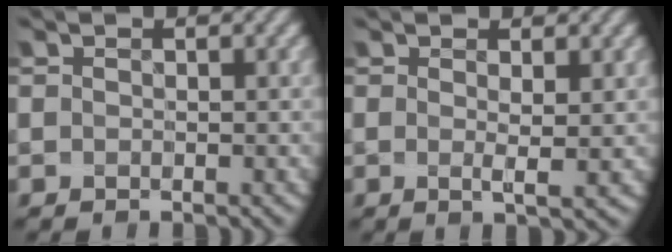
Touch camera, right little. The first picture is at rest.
{"total": 2.1, "force": [0.3, 0.3, 2.1], "torque": [-0.033, -0.001, 0.011]}